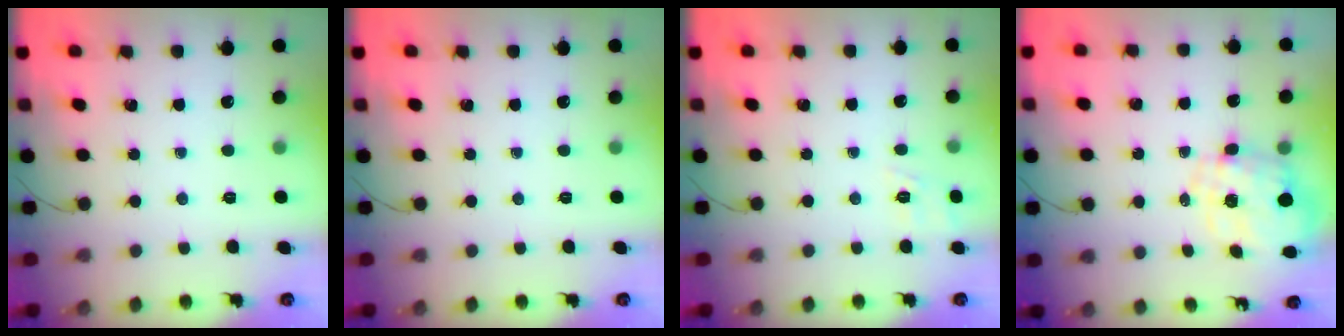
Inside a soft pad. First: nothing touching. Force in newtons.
{"total": 0.0}
{"total": 2.8, "press": 2.2, "slide": 1.7}
{"total": 3.5, "press": 3.1, "slide": 1.7}